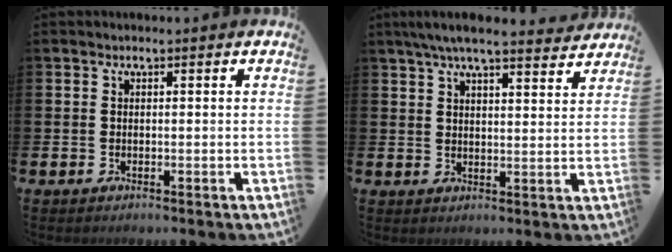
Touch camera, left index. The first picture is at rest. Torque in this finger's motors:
{"motor_torque": [1.10, -1.04, 0.35, 0.21]}